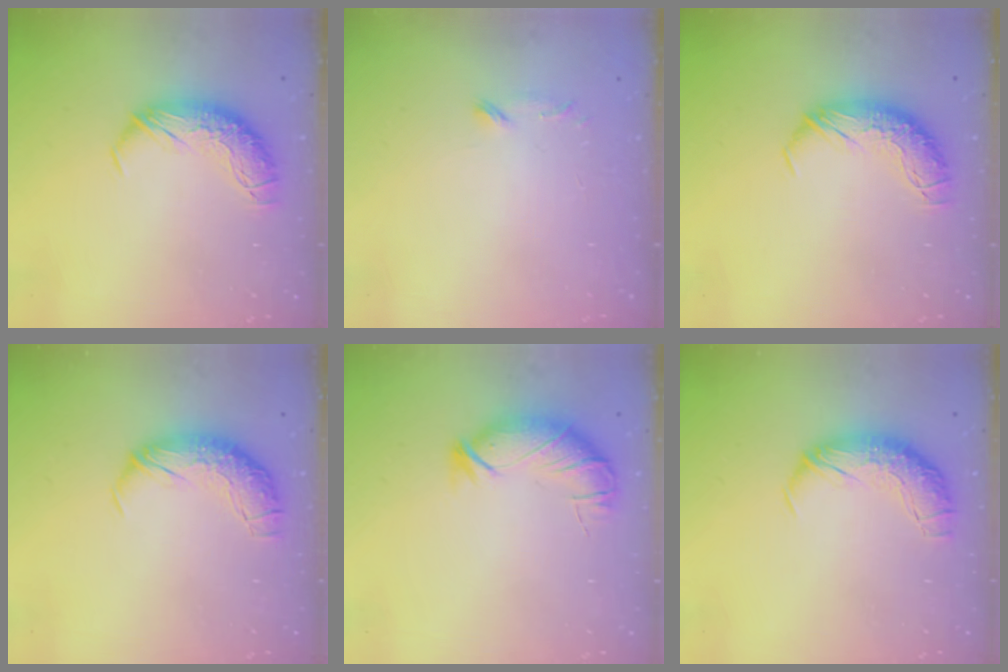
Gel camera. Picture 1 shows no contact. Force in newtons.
{"total": 7.8, "press": 7.8, "slide": 0.5}
{"total": 0.0}
{"total": 2.3, "press": 1.0, "slide": 2.1}
{"total": 3.7, "press": 3.4, "slide": 1.5}
{"total": 2.4, "press": 1.2, "slide": 2.1}